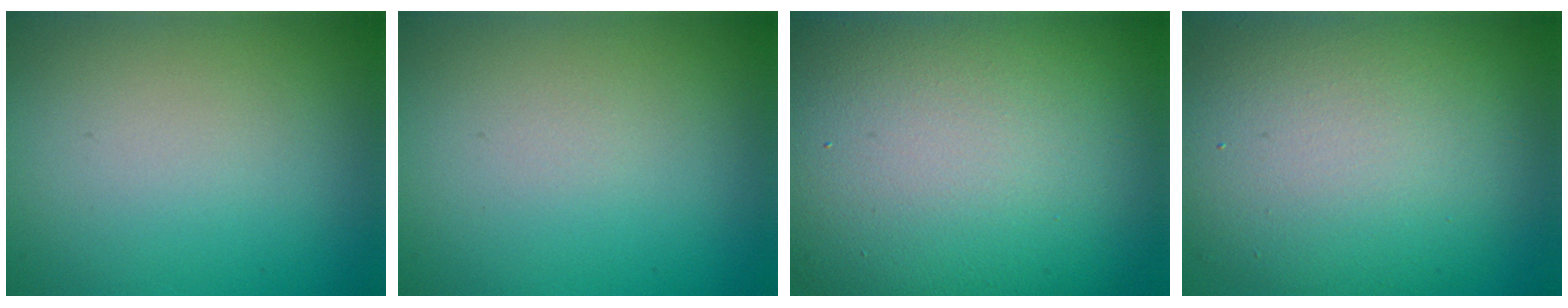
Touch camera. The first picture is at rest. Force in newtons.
{"total": 0.0}
{"total": 19.4, "press": 19.4, "slide": 0.6}
{"total": 11.5, "press": 11.4, "slide": 0.8}